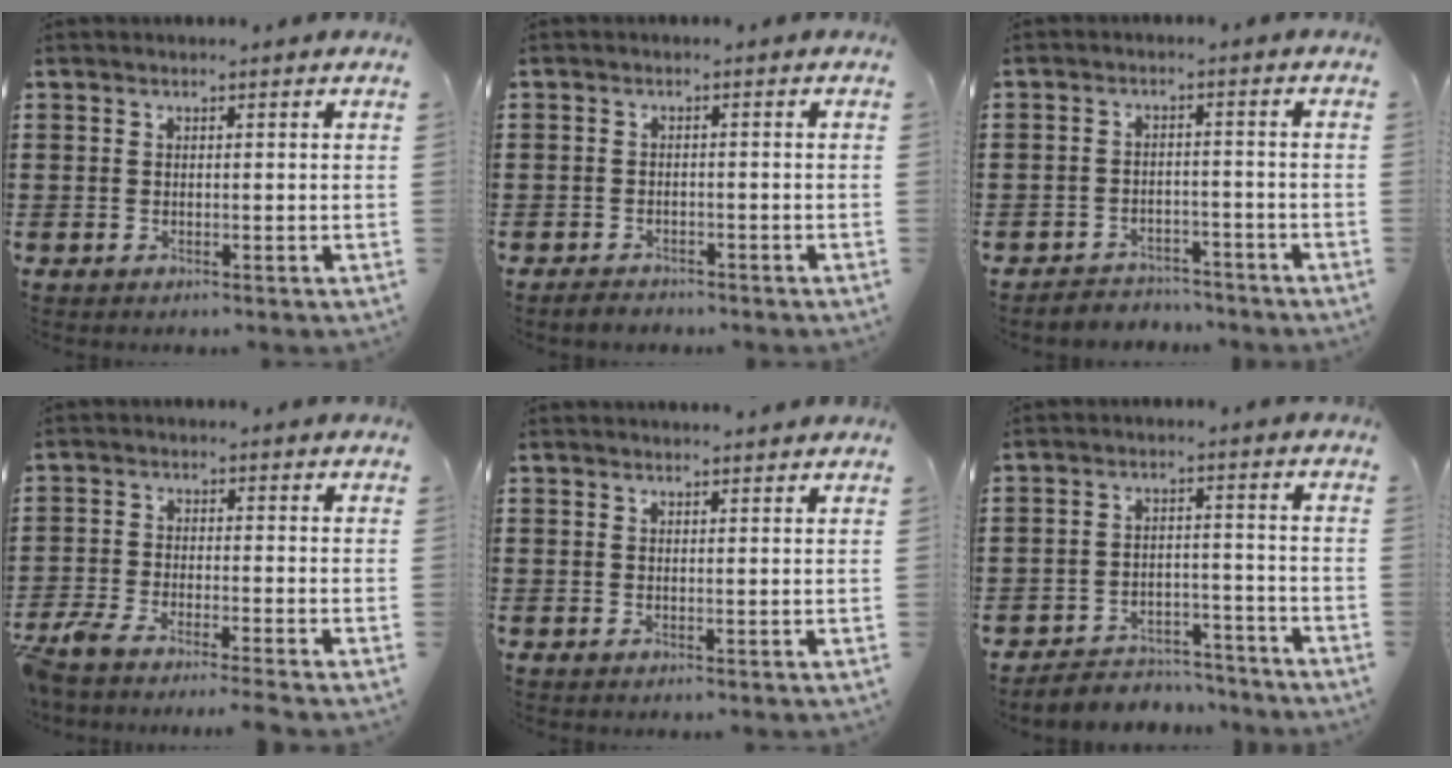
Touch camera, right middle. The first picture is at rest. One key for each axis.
{"total": 1.7, "fx": -1.6, "fy": 0.5, "fz": 0.0, "tx": -0.004, "ty": 0.001, "tz": -0.036}
{"total": 3.4, "fx": -3.3, "fy": 0.7, "fz": -0.4, "tx": -0.003, "ty": 0.001, "tz": -0.073}
{"total": 3.9, "fx": -3.7, "fy": -0.1, "fz": 1.3, "tx": -0.053, "ty": -0.016, "tz": -0.083}
{"total": 1.1, "fx": 1.1, "fy": -0.1, "fz": 0.1, "tx": -0.004, "ty": -0.004, "tz": 0.022}
{"total": 4.5, "fx": -4.4, "fy": 1.0, "fz": 0.0, "tx": -0.006, "ty": 0.009, "tz": -0.093}